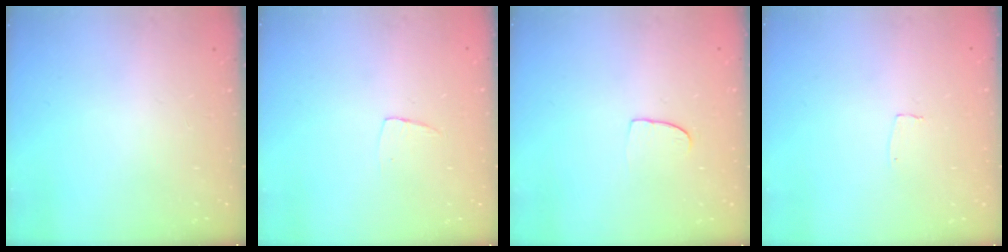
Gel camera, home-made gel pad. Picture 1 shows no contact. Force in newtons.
{"total": 3.5, "press": 3.5, "slide": 0.3}
{"total": 4.8, "press": 4.8, "slide": 0.4}
{"total": 3.0, "press": 3.0, "slide": 0.2}